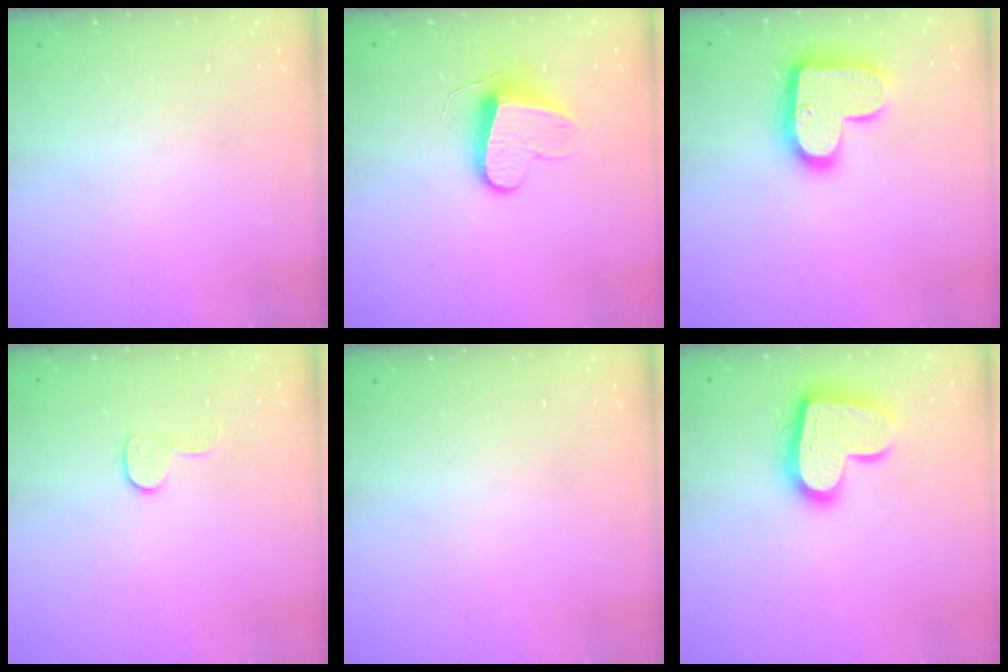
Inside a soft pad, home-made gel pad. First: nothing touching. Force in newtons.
{"total": 9.2, "press": 9.2, "slide": 0.3}
{"total": 17.1, "press": 17.1, "slide": 1.0}
{"total": 6.1, "press": 6.1, "slide": 0.2}
{"total": 0.0}
{"total": 16.7, "press": 16.7, "slide": 1.1}